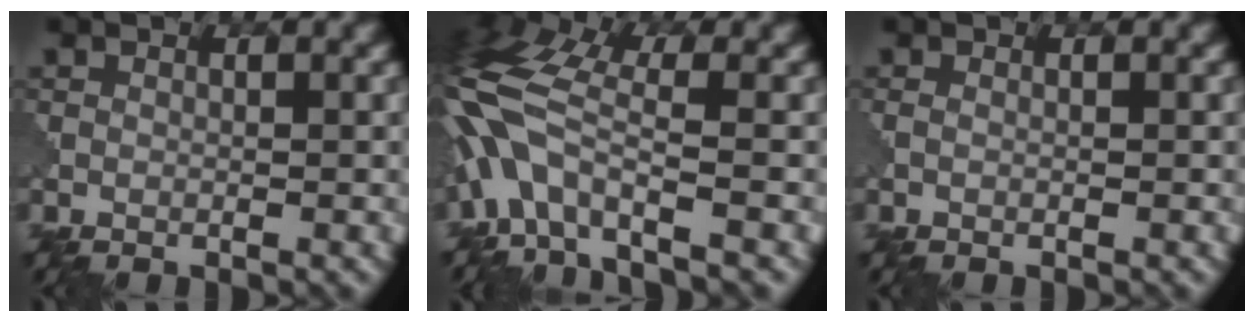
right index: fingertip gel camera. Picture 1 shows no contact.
{"total": 7.7, "force": [-2.6, 3.1, 6.5], "torque": [-0.144, 0.017, -0.069]}
{"total": 0.7, "force": [0.0, 0.4, 0.6], "torque": [0.000, 0.003, -0.010]}